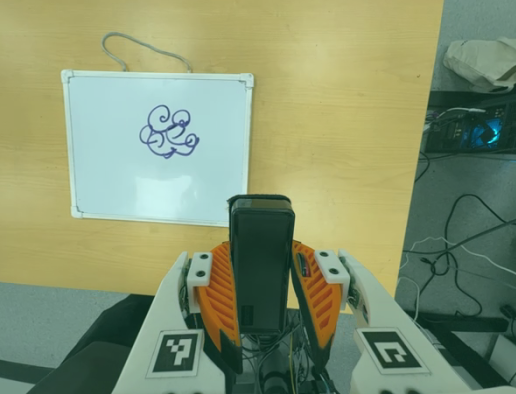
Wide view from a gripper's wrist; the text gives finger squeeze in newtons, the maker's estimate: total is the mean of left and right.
{"total": 5.9, "left": 3.7, "right": 8.1}